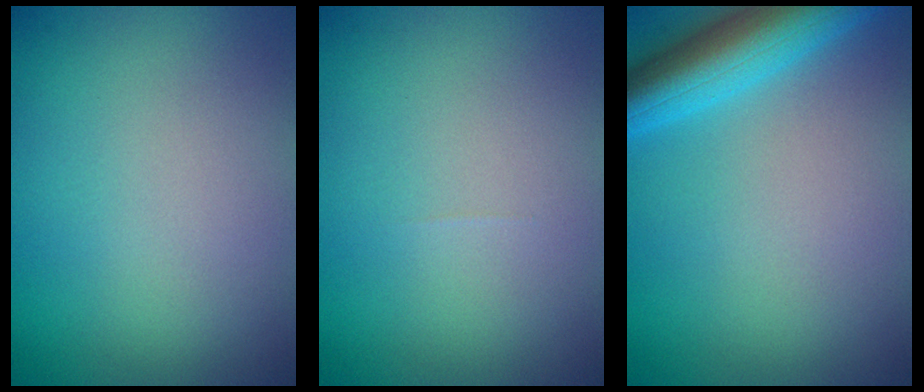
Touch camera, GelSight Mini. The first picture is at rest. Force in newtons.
{"total": 0.0}
{"total": 6.8, "press": 6.8, "slide": 0.4}